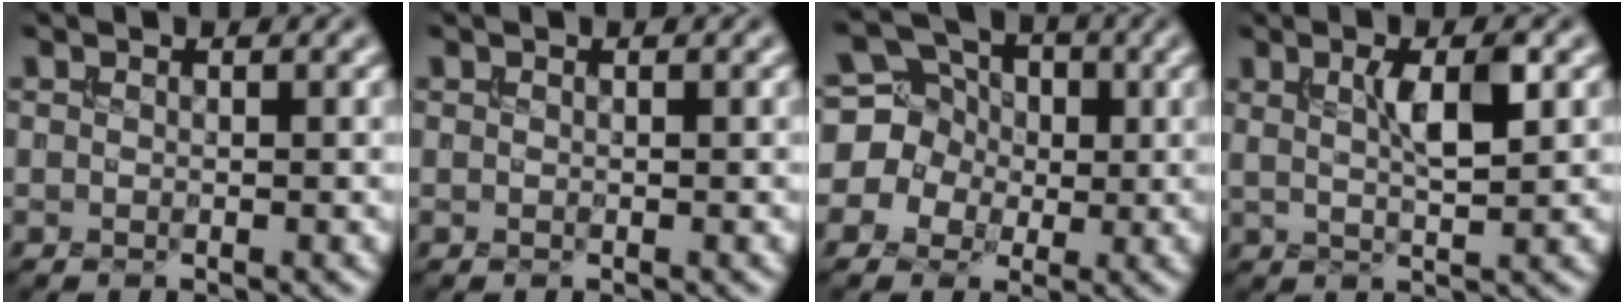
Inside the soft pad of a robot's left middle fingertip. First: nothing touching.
{"total": 0.0}
{"total": 6.1, "force": [1.0, 5.6, 2.0], "torque": [-0.034, 0.025, -0.016]}
{"total": 3.3, "force": [1.1, 0.5, 3.1], "torque": [-0.056, 0.002, 0.020]}